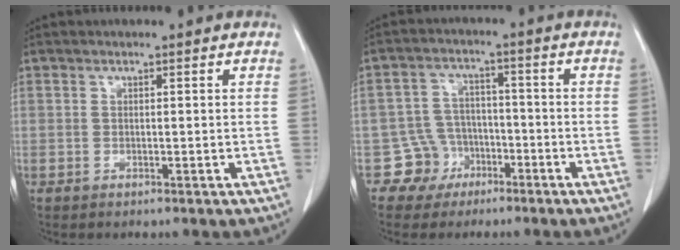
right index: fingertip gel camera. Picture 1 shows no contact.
{"total": 5.8, "force": [-2.9, 5.0, -0.3], "torque": [0.016, 0.017, -0.048]}